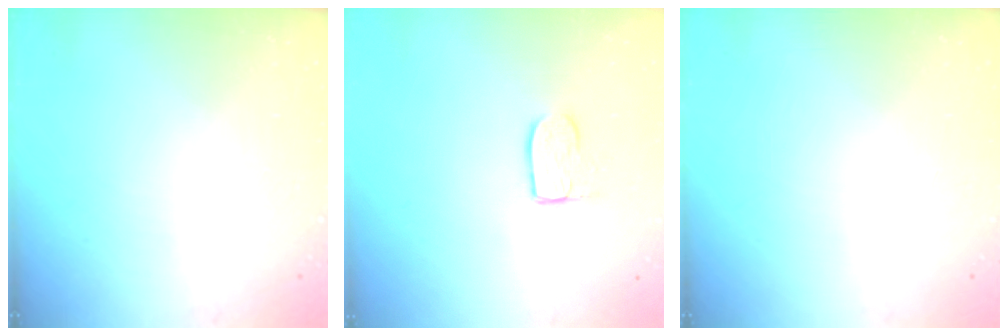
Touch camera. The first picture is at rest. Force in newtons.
{"total": 6.2, "press": 6.2, "slide": 0.4}
{"total": 0.0}